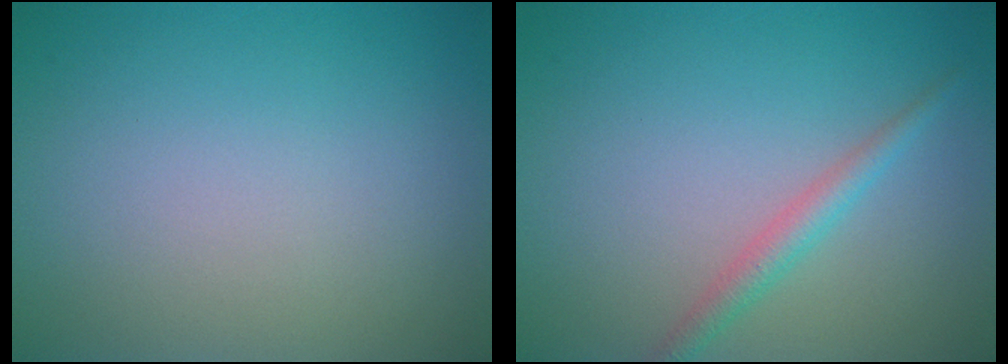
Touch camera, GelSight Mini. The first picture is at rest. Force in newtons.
{"total": 1.9, "press": 1.9, "slide": 0.0}